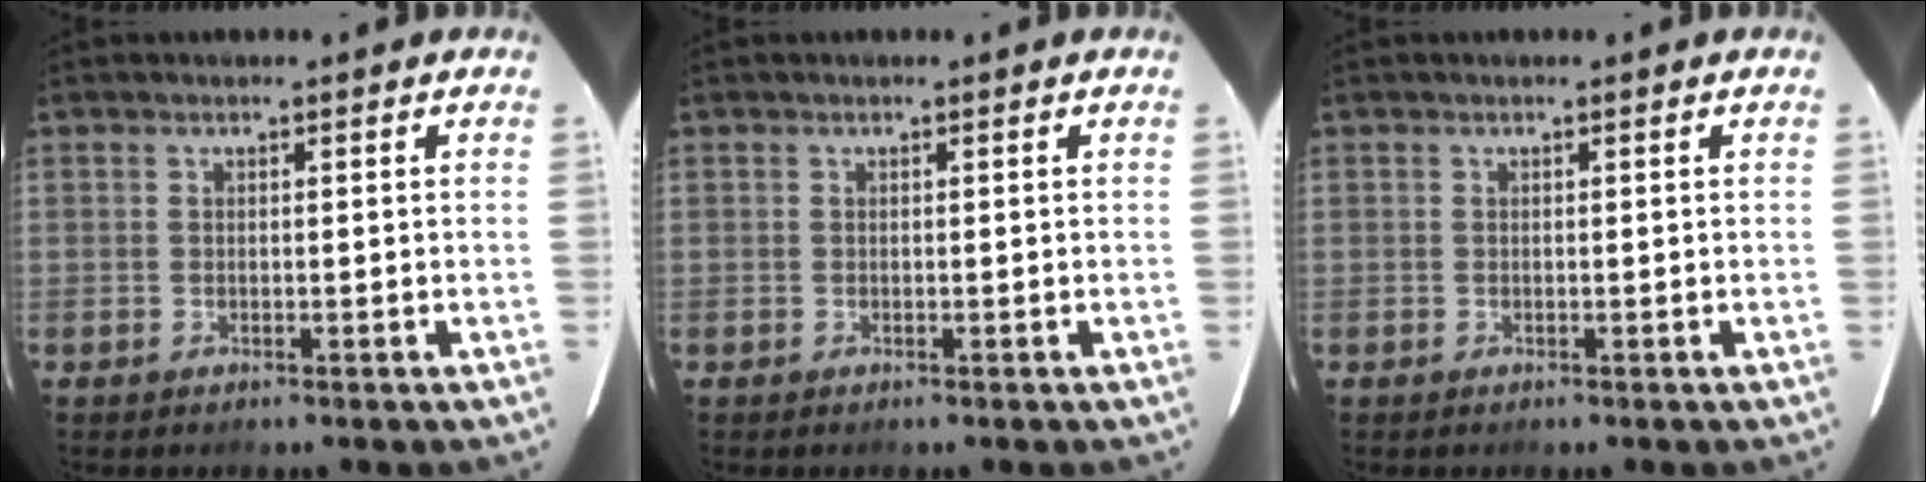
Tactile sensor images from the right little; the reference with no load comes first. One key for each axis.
{"total": 0.0}
{"total": 0.0}